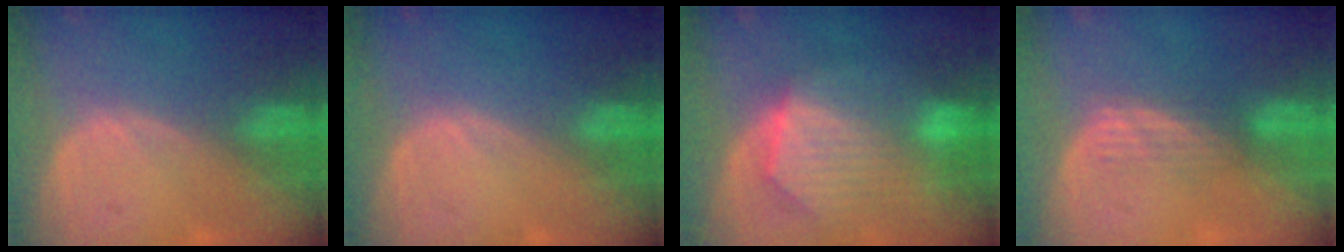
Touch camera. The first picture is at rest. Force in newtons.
{"total": 0.0}
{"total": 10.3, "press": 9.0, "slide": 5.1}
{"total": 3.1, "press": 2.7, "slide": 1.7}